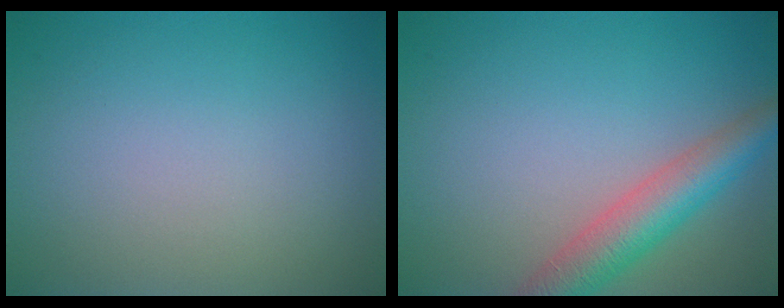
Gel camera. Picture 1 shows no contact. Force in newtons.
{"total": 5.0, "press": 5.0, "slide": 0.2}